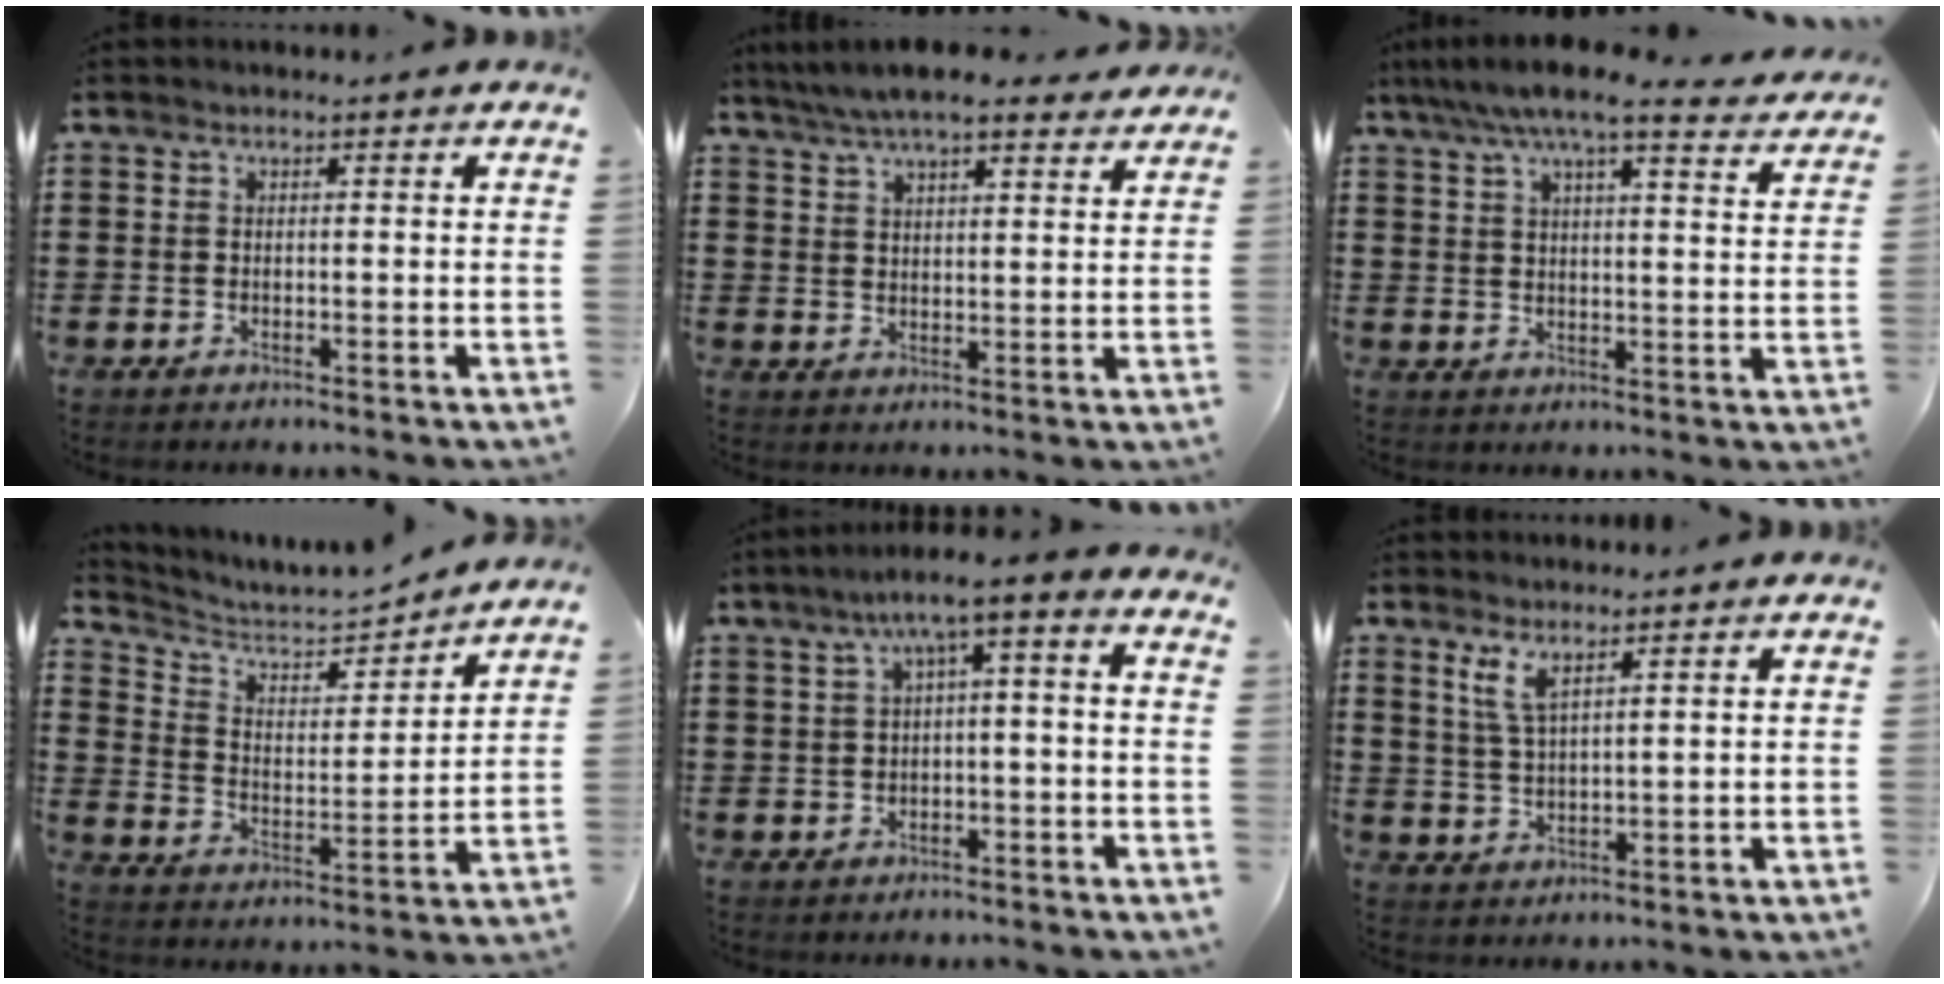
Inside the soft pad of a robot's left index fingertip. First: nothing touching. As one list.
[{"total": 6.4, "force": [5.8, 0.9, 2.7], "torque": [-0.069, -0.013, 0.105]}, {"total": 7.8, "force": [6.6, 0.3, 4.1], "torque": [-0.092, -0.030, 0.113]}, {"total": 4.8, "force": [4.2, 1.7, 1.6], "torque": [-0.055, -0.027, 0.065]}, {"total": 3.8, "force": [-1.1, 0.4, 3.7], "torque": [-0.074, -0.005, -0.031]}, {"total": 3.7, "force": [2.6, 0.6, 2.6], "torque": [-0.059, 0.000, 0.047]}]